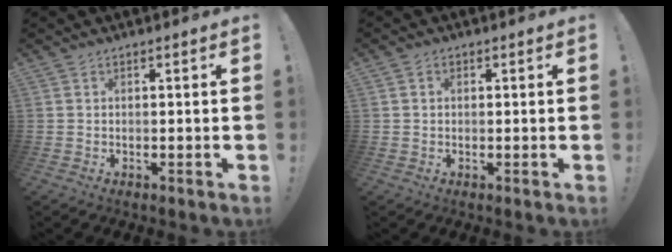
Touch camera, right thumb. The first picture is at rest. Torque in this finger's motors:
{"motor_torque": [-0.35, 0.12, -0.07, 0.03, -0.05]}